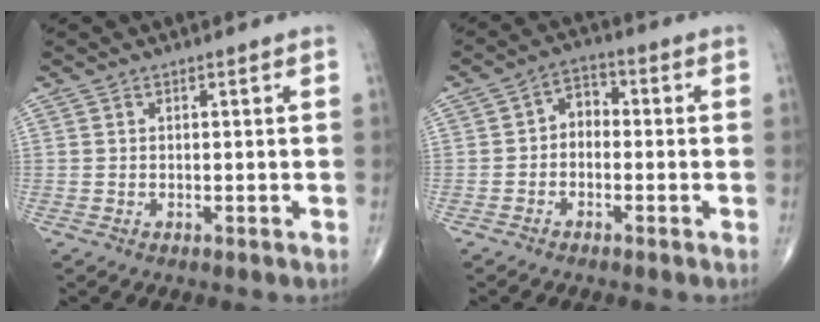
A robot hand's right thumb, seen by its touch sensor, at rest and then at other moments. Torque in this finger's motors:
{"motor_torque": [-0.13, -0.01, 0.22, 0.01, 0.01]}